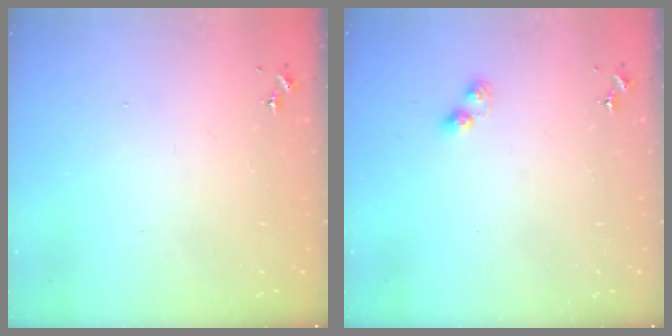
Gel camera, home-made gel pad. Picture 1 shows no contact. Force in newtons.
{"total": 4.0, "press": 4.0, "slide": 0.5}